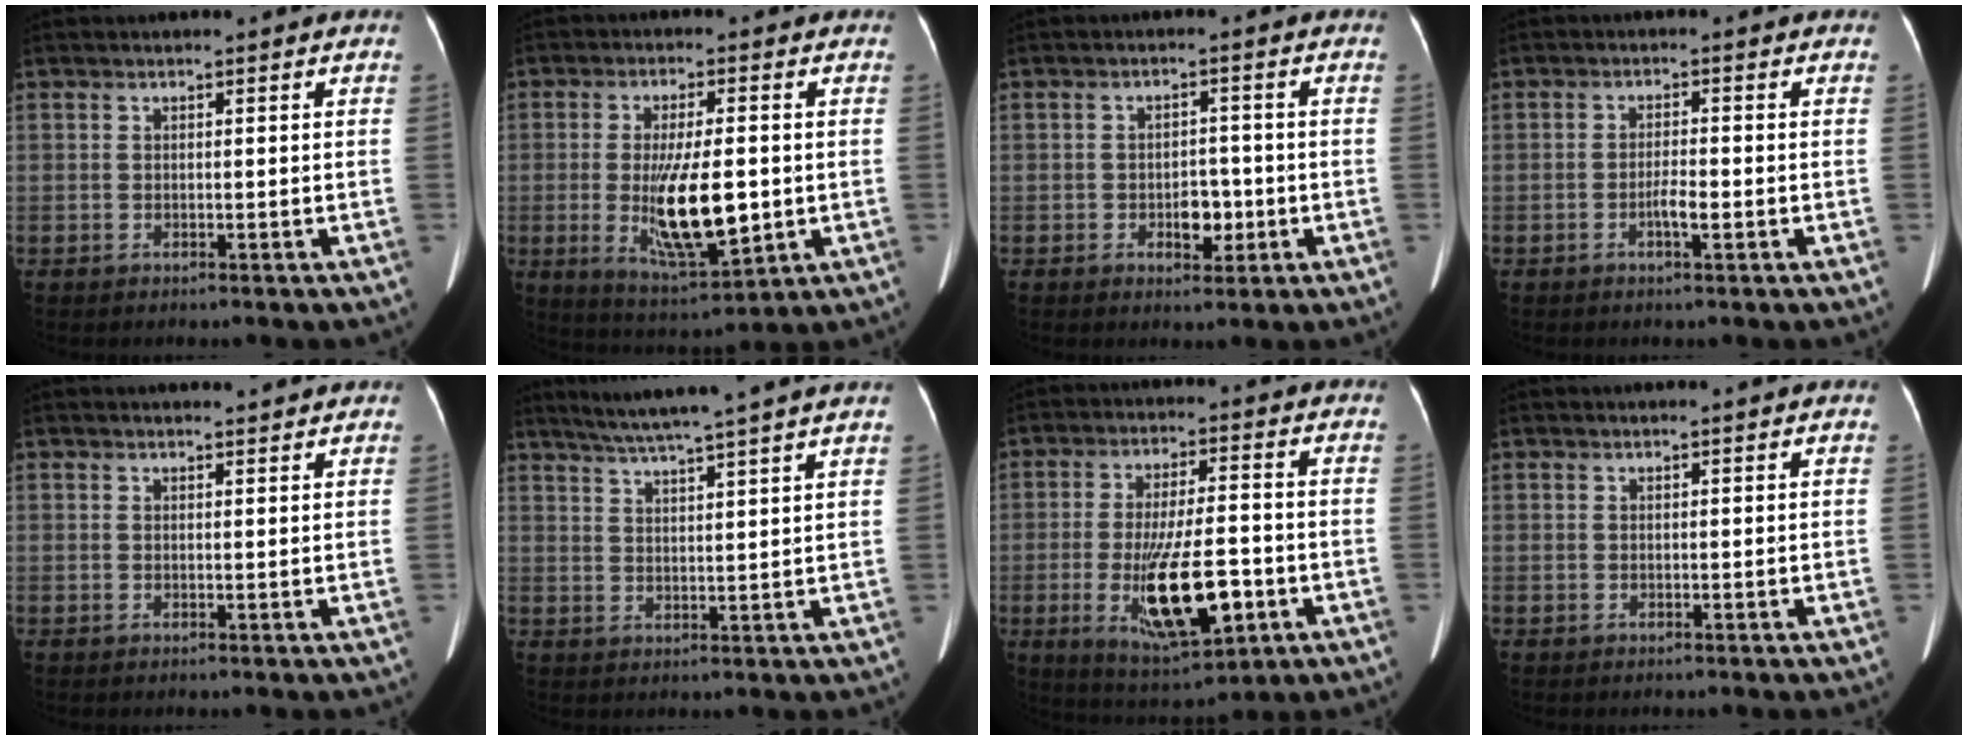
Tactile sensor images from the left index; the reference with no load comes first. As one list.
[{"total": 11.9, "force": [-1.2, 3.3, 11.4], "torque": [-0.210, -0.020, -0.009]}, {"total": 3.8, "force": [-1.2, 2.3, 2.8], "torque": [-0.039, 0.003, -0.013]}, {"total": 2.5, "force": [-0.9, 0.4, 2.2], "torque": [-0.041, 0.001, -0.017]}, {"total": 3.1, "force": [3.0, 0.4, 0.6], "torque": [-0.013, 0.006, 0.035]}, {"total": 12.2, "force": [10.3, -1.6, 6.3], "torque": [-0.106, 0.013, 0.141]}, {"total": 13.5, "force": [-3.7, 3.7, 12.5], "torque": [-0.227, -0.018, -0.050]}, {"total": 1.4, "force": [1.3, -0.1, 0.5], "torque": [-0.012, 0.011, 0.019]}]